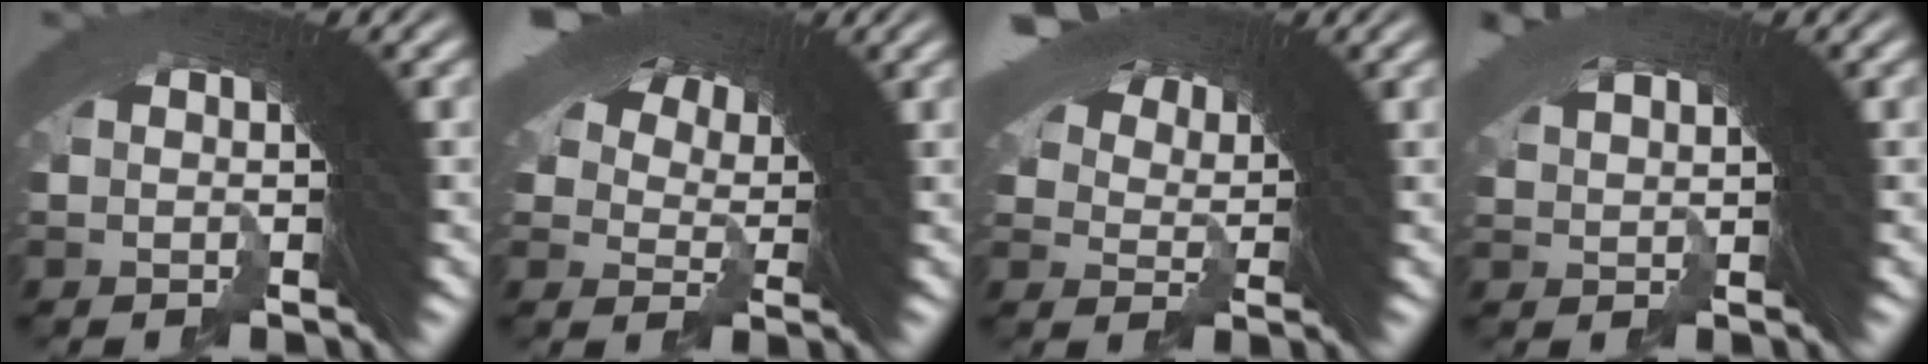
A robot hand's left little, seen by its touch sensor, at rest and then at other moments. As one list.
[{"total": 4.7, "force": [2.0, 3.4, 2.6], "torque": [-0.041, -0.014, 0.041]}, {"total": 3.4, "force": [3.0, 1.1, 1.2], "torque": [-0.023, -0.012, 0.060]}, {"total": 1.2, "force": [1.0, -0.3, 0.6], "torque": [0.007, 0.002, 0.024]}]